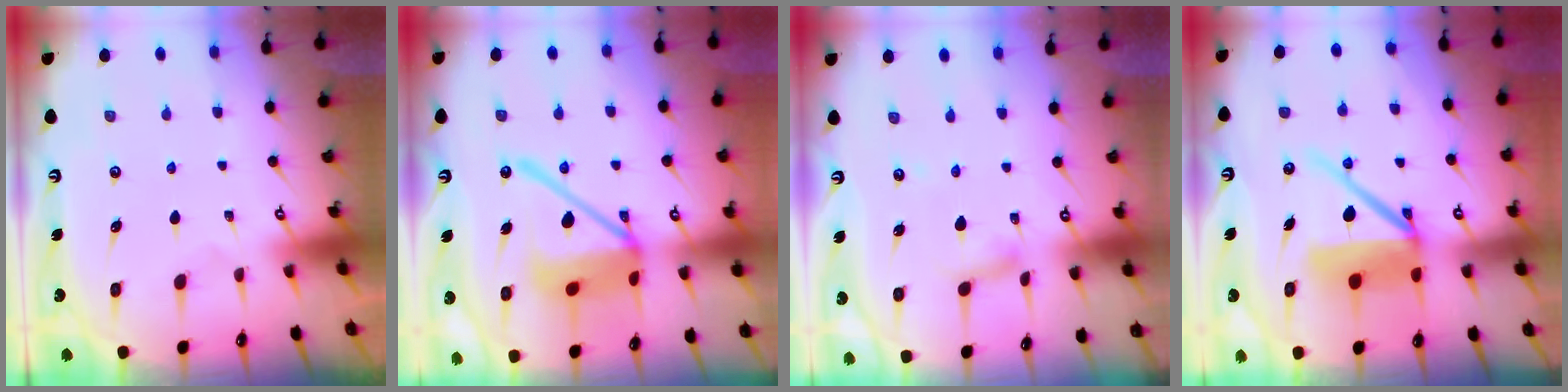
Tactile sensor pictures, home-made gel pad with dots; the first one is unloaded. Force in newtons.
{"total": 16.6, "press": 16.5, "slide": 1.7}
{"total": 3.3, "press": 3.2, "slide": 0.3}
{"total": 11.7, "press": 11.6, "slide": 1.5}